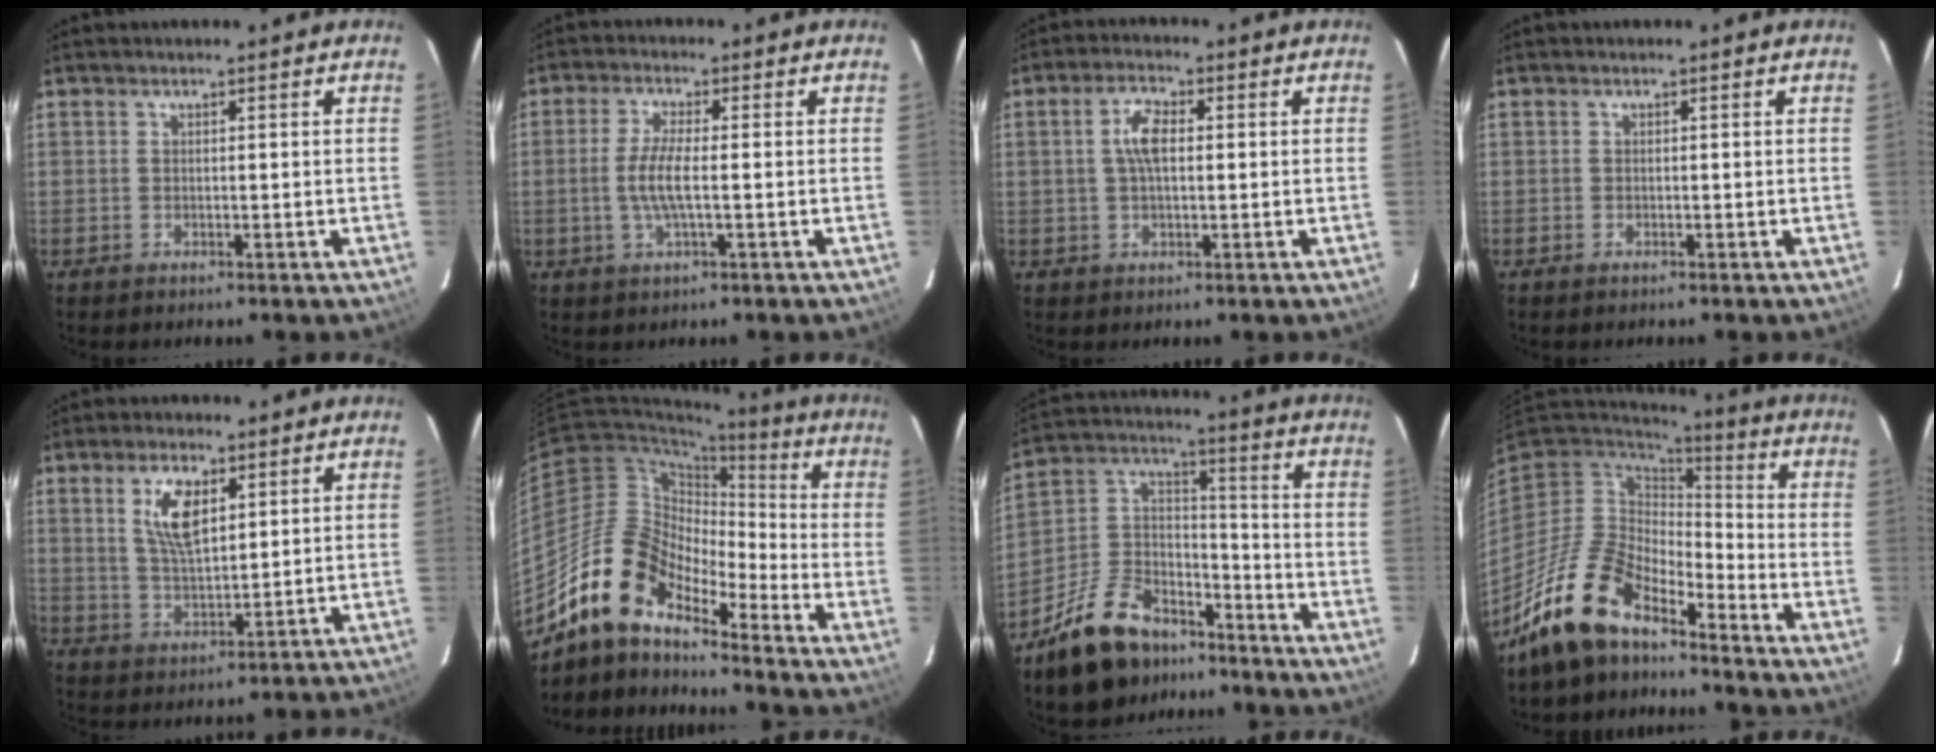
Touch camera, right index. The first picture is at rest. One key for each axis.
{"total": 5.7, "fx": -0.7, "fy": 1.0, "fz": 5.5, "tx": -0.112, "ty": -0.002, "tz": -0.014}
{"total": 5.0, "fx": 0.6, "fy": 2.2, "fz": 4.4, "tx": -0.085, "ty": 0.011, "tz": 0.011}
{"total": 0.0}
{"total": 7.9, "fx": 3.3, "fy": 3.5, "fz": 6.3, "tx": -0.119, "ty": 0.004, "tz": 0.068}
{"total": 14.6, "fx": -12.0, "fy": 5.1, "fz": 6.5, "tx": -0.114, "ty": 0.009, "tz": -0.239}
{"total": 17.9, "fx": -12.4, "fy": 9.9, "fz": 8.2, "tx": -0.186, "ty": 0.043, "tz": -0.193}
{"total": 14.0, "fx": -11.4, "fy": 5.3, "fz": 6.2, "tx": -0.125, "ty": 0.000, "tz": -0.216}